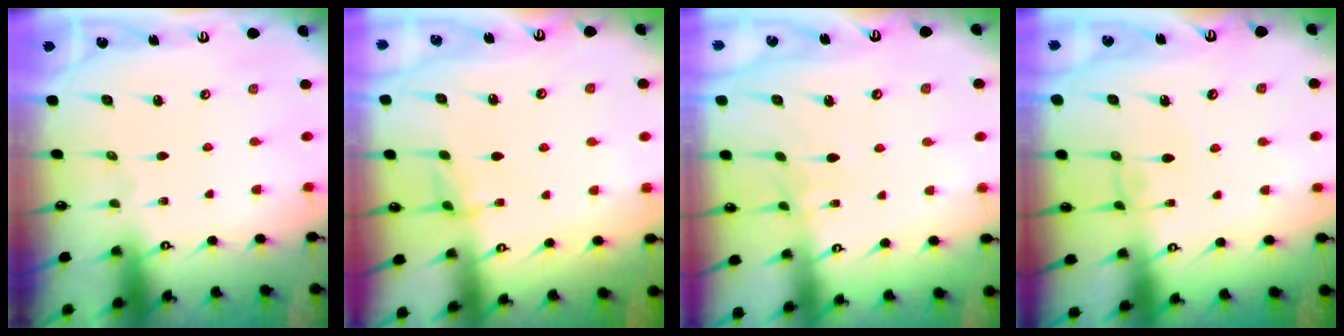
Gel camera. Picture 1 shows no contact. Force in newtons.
{"total": 2.7, "press": 2.7, "slide": 0.2}
{"total": 1.4, "press": 1.3, "slide": 0.5}
{"total": 1.0, "press": 0.8, "slide": 0.5}